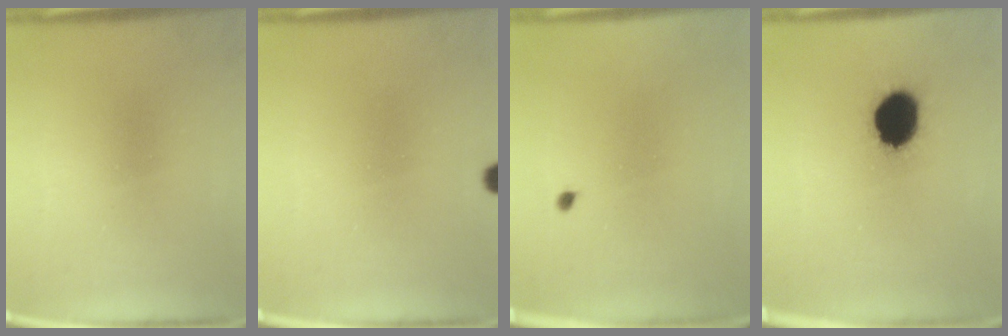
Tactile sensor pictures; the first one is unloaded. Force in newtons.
{"total": 2.0}
{"total": 0.5}
{"total": 12.8}